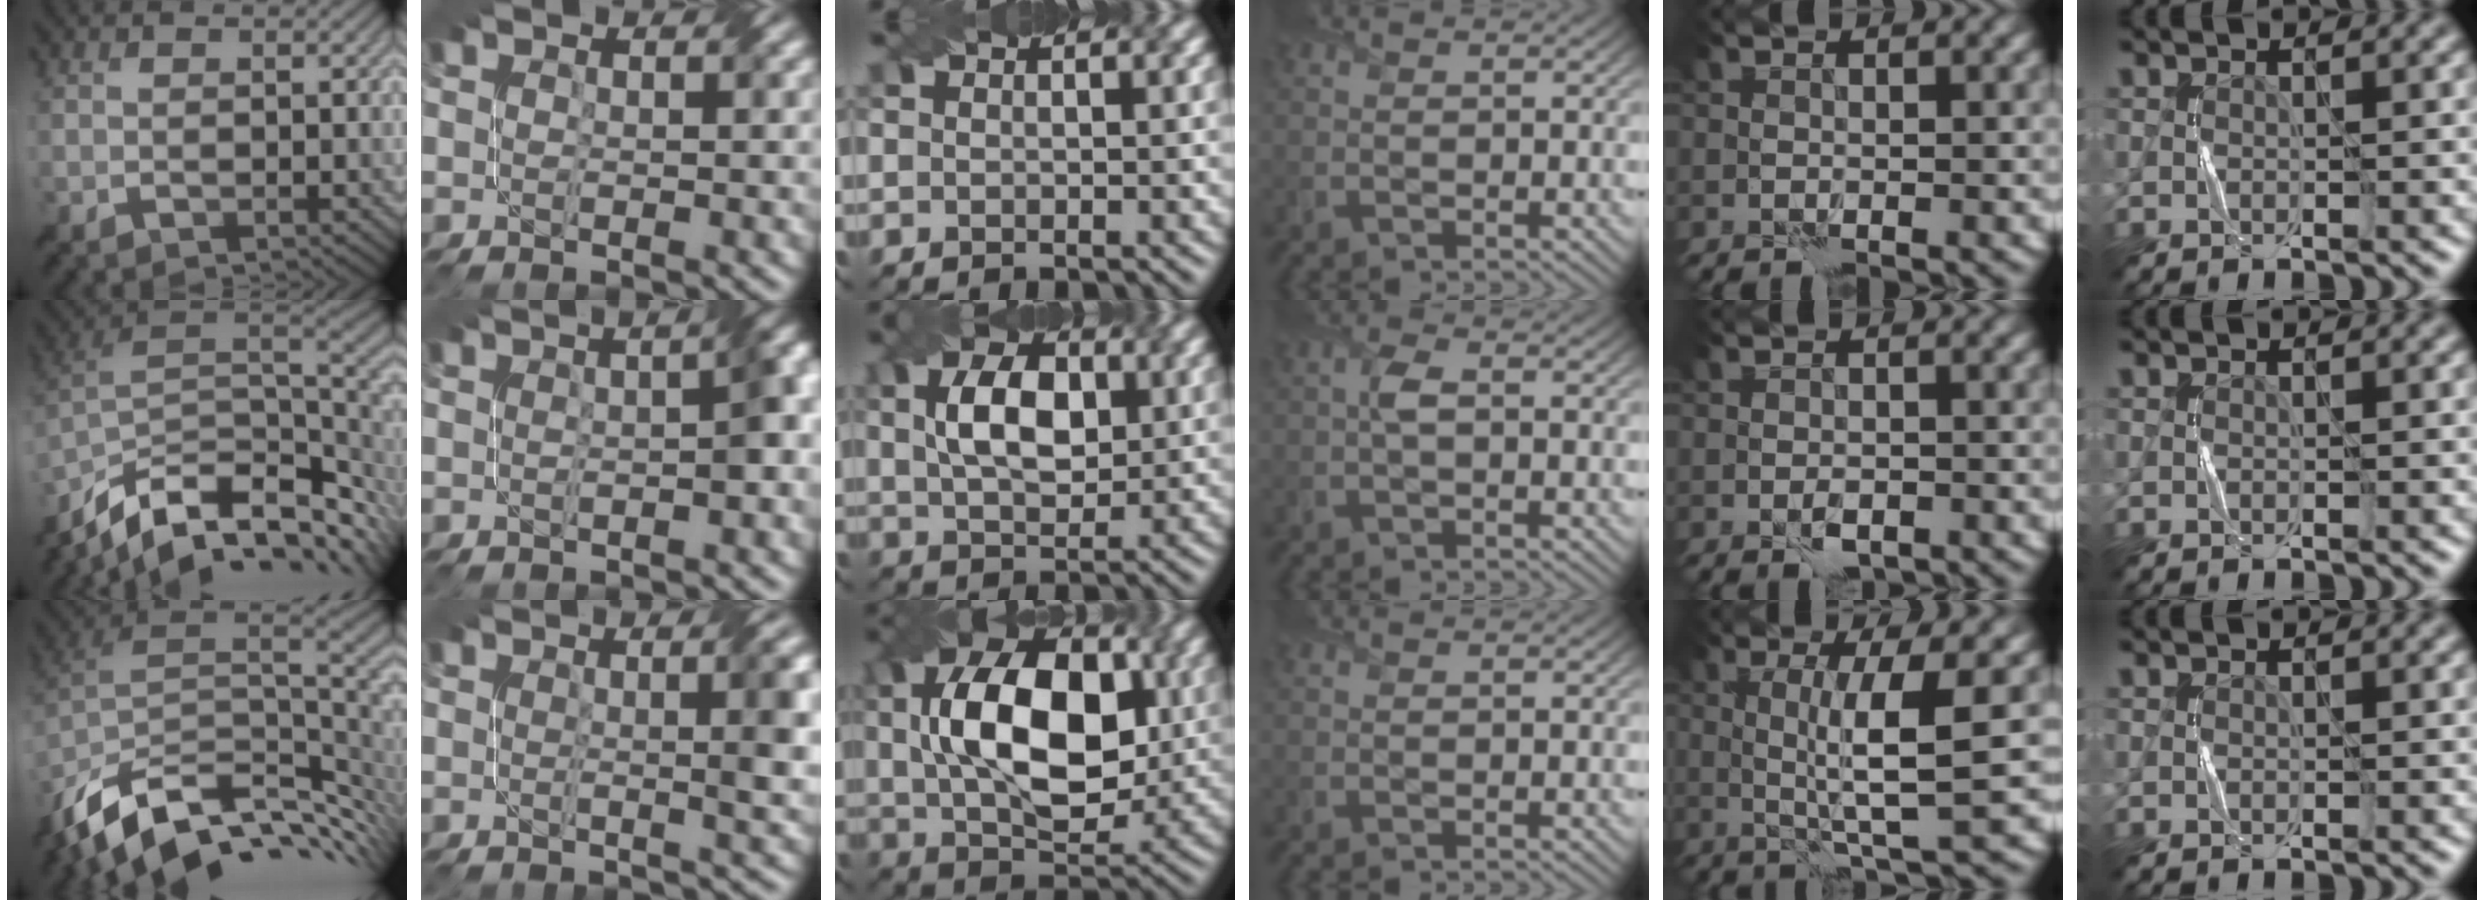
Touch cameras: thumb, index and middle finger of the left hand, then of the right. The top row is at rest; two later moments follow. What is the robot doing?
{"motion": "twist", "object": "screw"}